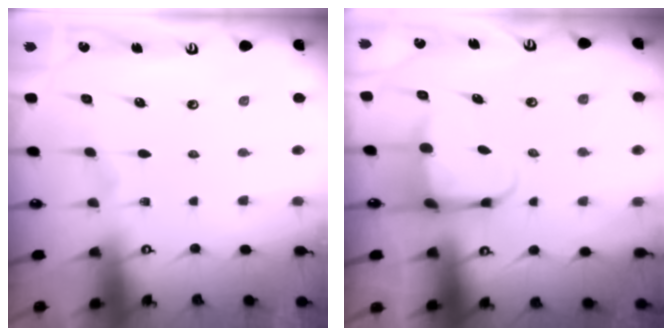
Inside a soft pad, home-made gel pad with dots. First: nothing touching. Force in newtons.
{"total": 3.9, "press": 3.7, "slide": 1.0}